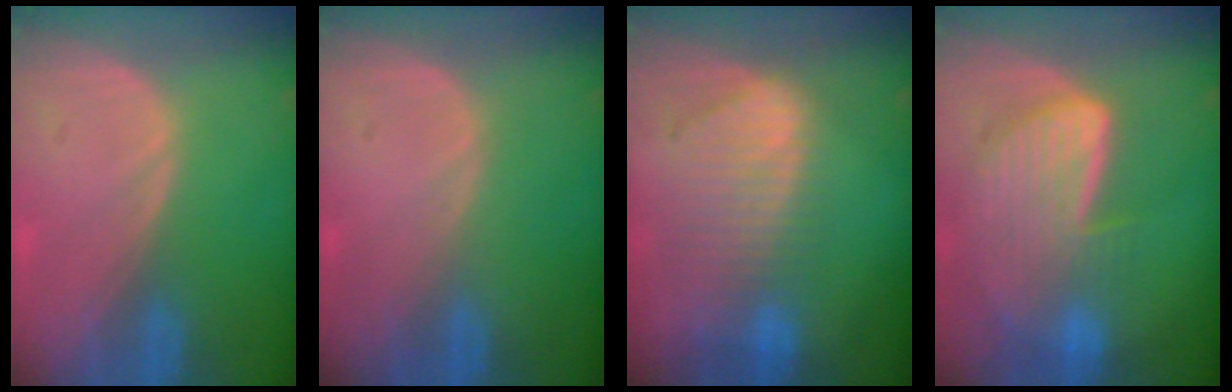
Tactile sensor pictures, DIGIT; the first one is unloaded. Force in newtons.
{"total": 0.0}
{"total": 9.3, "press": 8.2, "slide": 4.4}
{"total": 8.5, "press": 7.7, "slide": 3.6}